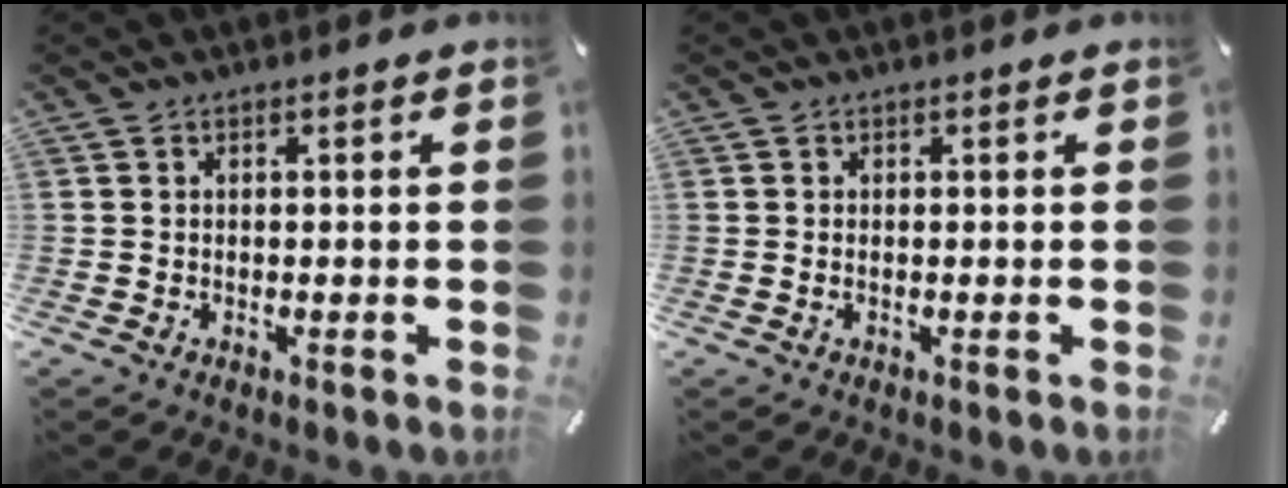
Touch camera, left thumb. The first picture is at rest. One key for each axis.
{"total": 0.7, "fx": 0.0, "fy": 0.1, "fz": 0.6, "tx": -0.014, "ty": -0.003, "tz": 0.000}